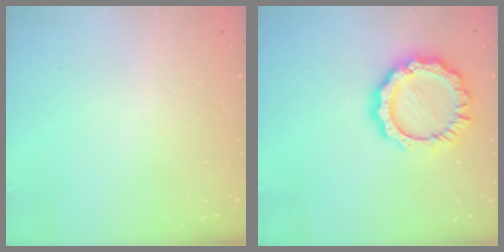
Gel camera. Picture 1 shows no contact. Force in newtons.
{"total": 13.9, "press": 13.9, "slide": 1.3}